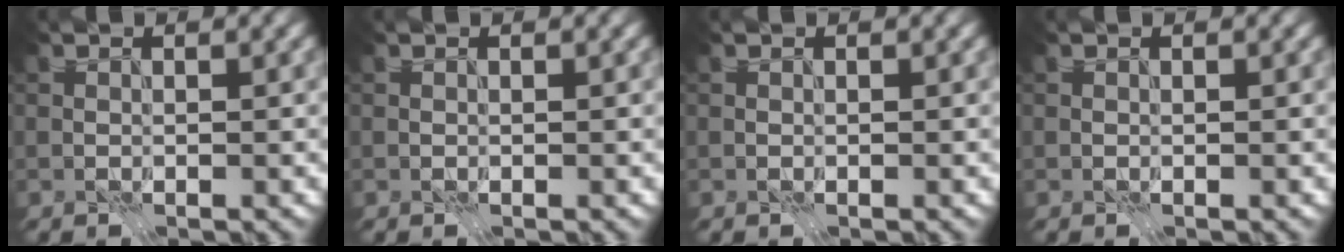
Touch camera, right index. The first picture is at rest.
{"total": 0.0}
{"total": 0.0}
{"total": 0.0}